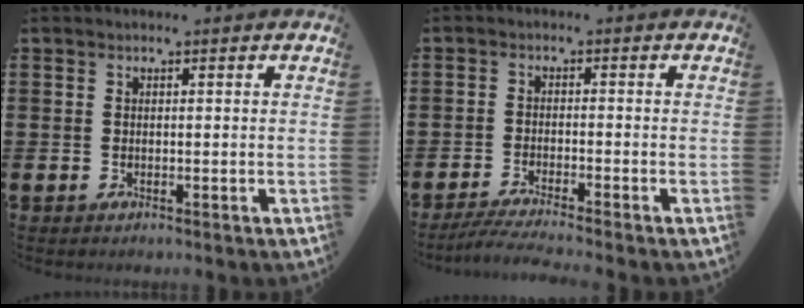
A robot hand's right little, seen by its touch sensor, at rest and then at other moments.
{"total": 2.7, "force": [-2.3, -0.2, 1.5], "torque": [-0.023, -0.002, -0.042]}